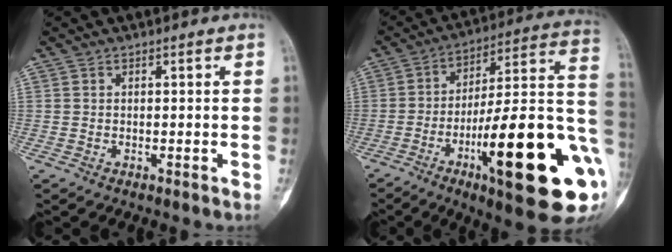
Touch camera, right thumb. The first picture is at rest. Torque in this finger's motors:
{"motor_torque": [2.95, 2.07, 1.71, -1.06, 0.63]}